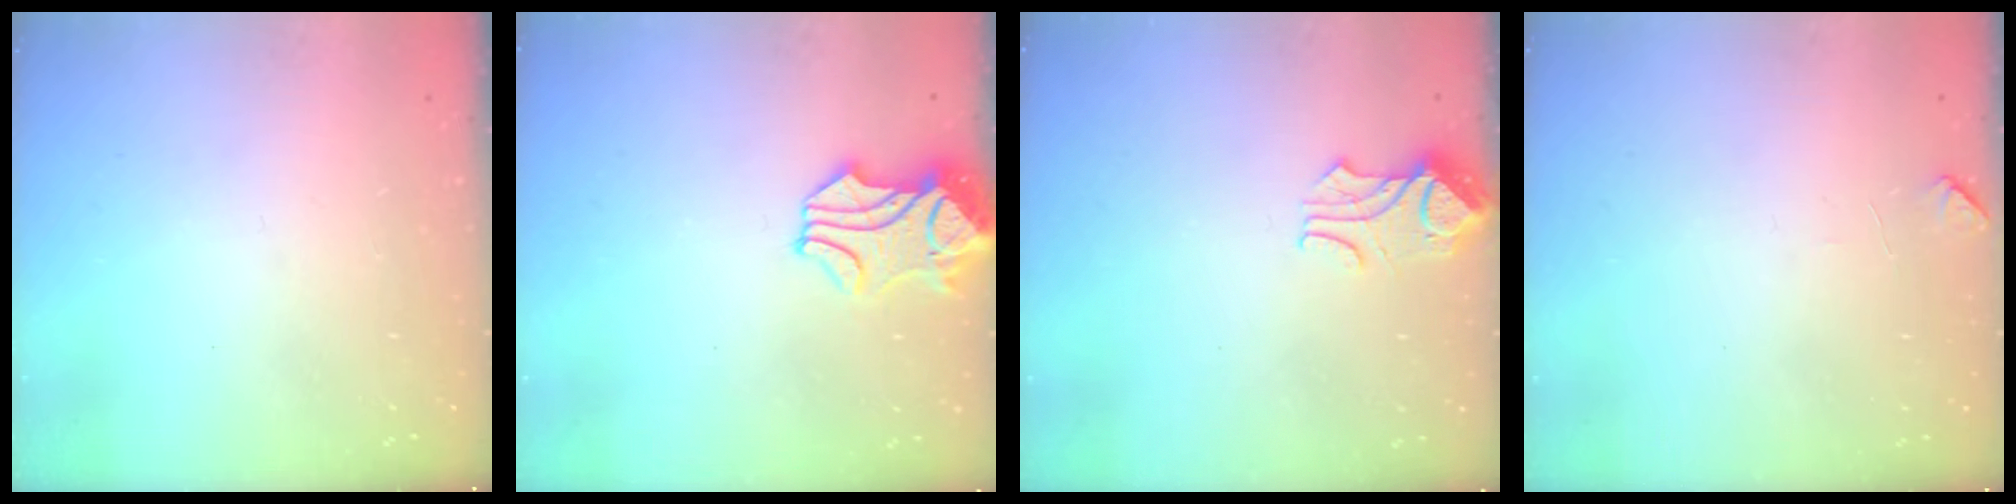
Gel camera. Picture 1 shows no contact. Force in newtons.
{"total": 1.0, "press": 0.4, "slide": 0.9}
{"total": 1.1, "press": 0.7, "slide": 0.9}
{"total": 3.2, "press": 3.1, "slide": 0.5}